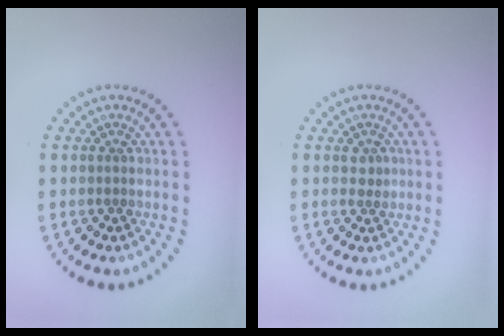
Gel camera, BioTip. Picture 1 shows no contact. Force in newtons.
{"total": 1.2, "press": 1.1, "slide": 0.4}